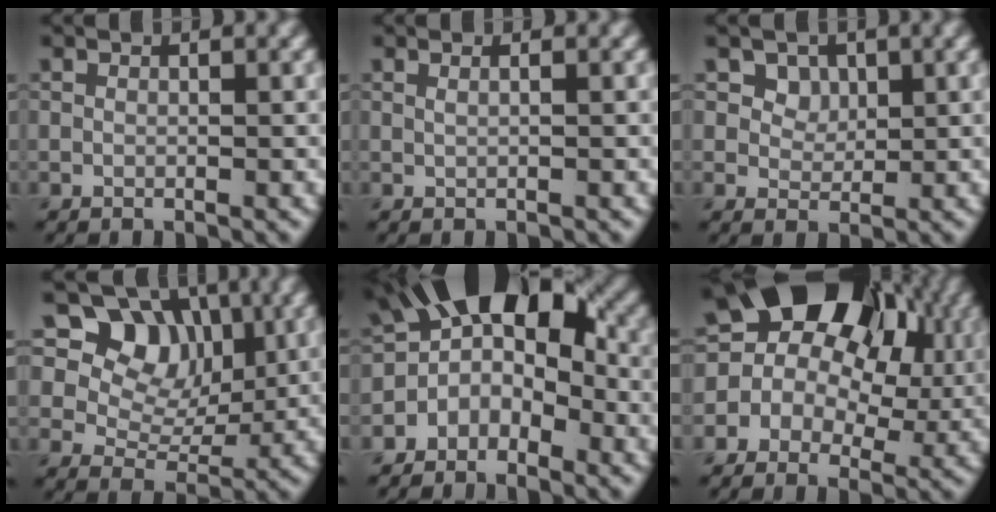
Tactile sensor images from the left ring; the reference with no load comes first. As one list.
[{"total": 1.3, "force": [0.6, 0.7, 1.0], "torque": [-0.003, -0.005, -0.004]}, {"total": 3.0, "force": [1.6, 2.2, 1.3], "torque": [-0.031, -0.017, 0.043]}, {"total": 8.2, "force": [4.0, 6.1, 3.7], "torque": [-0.066, -0.011, 0.081]}, {"total": 7.2, "force": [-0.7, 4.7, 5.4], "torque": [-0.075, 0.019, -0.030]}, {"total": 17.5, "force": [6.2, 13.1, 9.8], "torque": [-0.156, 0.066, 0.077]}]